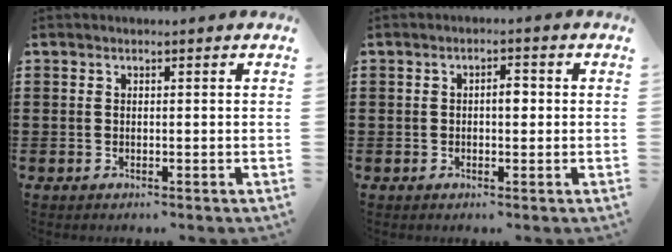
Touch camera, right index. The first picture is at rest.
{"total": 2.4, "force": [-0.1, 0.9, 2.2], "torque": [-0.042, 0.004, -0.003]}